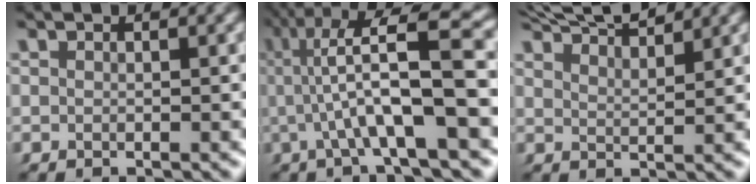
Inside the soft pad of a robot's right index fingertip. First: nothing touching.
{"total": 9.9, "force": [2.2, 3.0, 9.2], "torque": [-0.134, 0.026, 0.024]}
{"total": 6.1, "force": [5.6, 0.9, 2.2], "torque": [-0.040, 0.009, 0.093]}